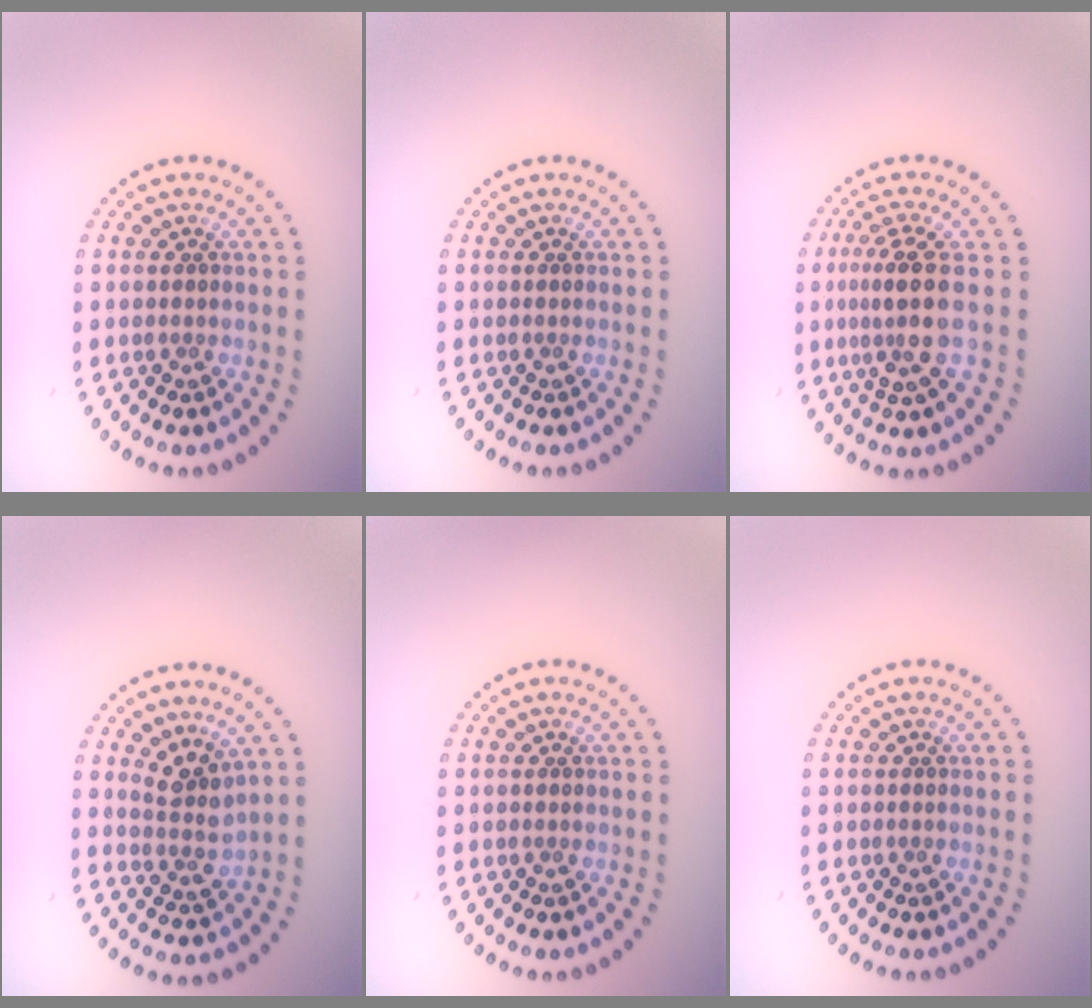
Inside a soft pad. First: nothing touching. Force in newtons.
{"total": 0.0}
{"total": 3.8, "press": 2.9, "slide": 2.4}
{"total": 2.7, "press": 2.0, "slide": 1.9}
{"total": 0.0}
{"total": 0.0}